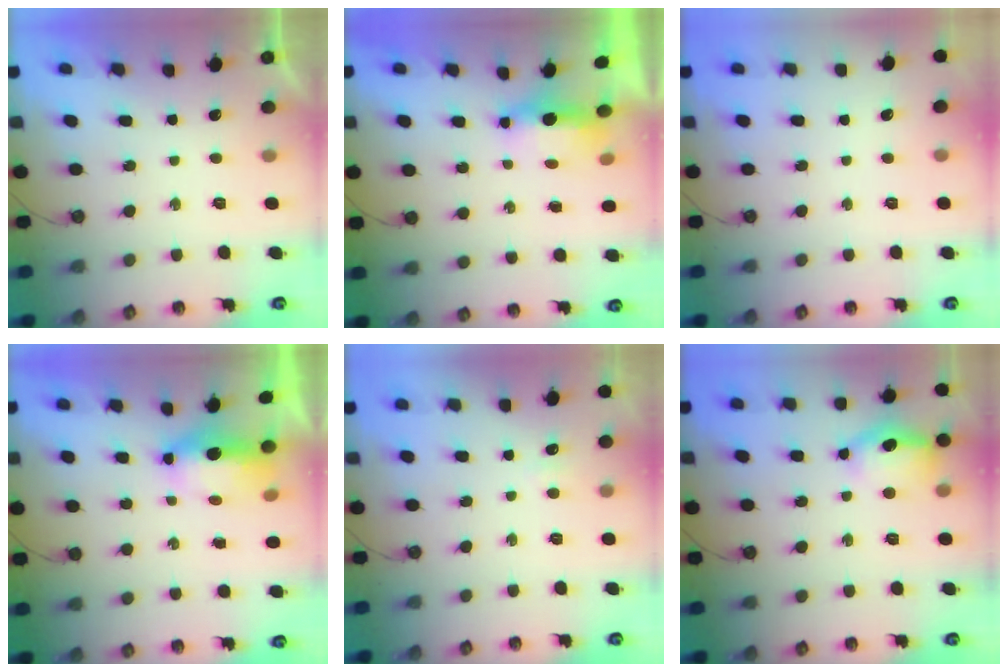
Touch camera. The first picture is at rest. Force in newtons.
{"total": 14.2, "press": 7.1, "slide": 12.4}
{"total": 0.0}
{"total": 12.7, "press": 8.4, "slide": 9.5}
{"total": 2.9, "press": 2.5, "slide": 1.6}
{"total": 13.9, "press": 13.8, "slide": 1.3}